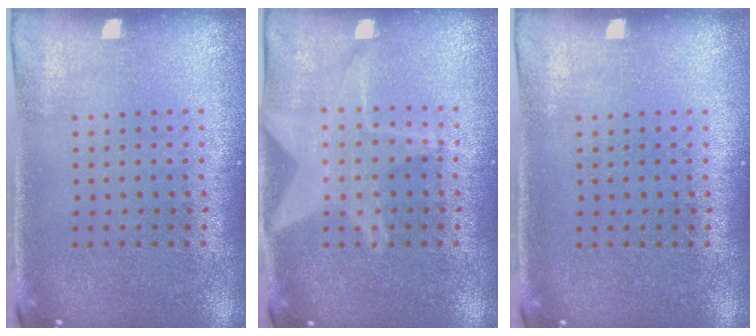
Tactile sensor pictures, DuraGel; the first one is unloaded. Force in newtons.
{"total": 3.0, "press": 3.0, "slide": 0.4}
{"total": 0.0}